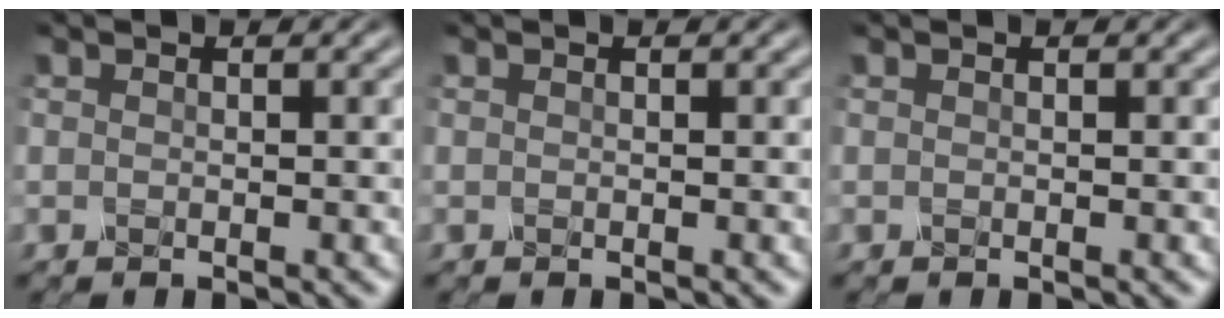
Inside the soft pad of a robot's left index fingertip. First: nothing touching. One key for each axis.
{"total": 0.0}
{"total": 0.0}